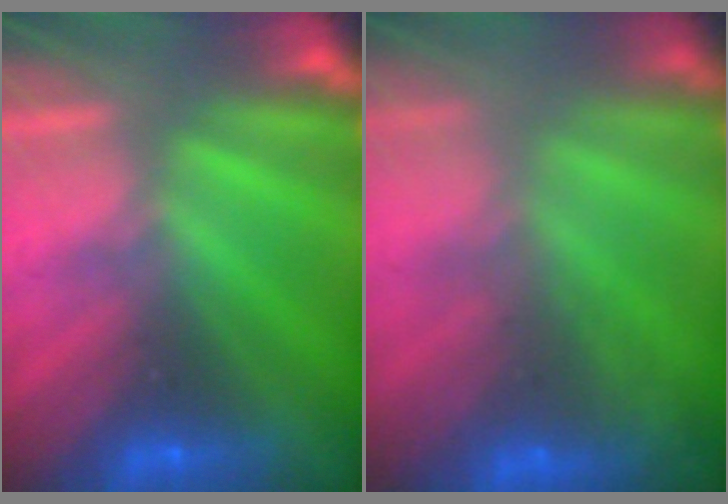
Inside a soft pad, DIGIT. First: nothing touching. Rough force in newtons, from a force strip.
{"total": 7.7}